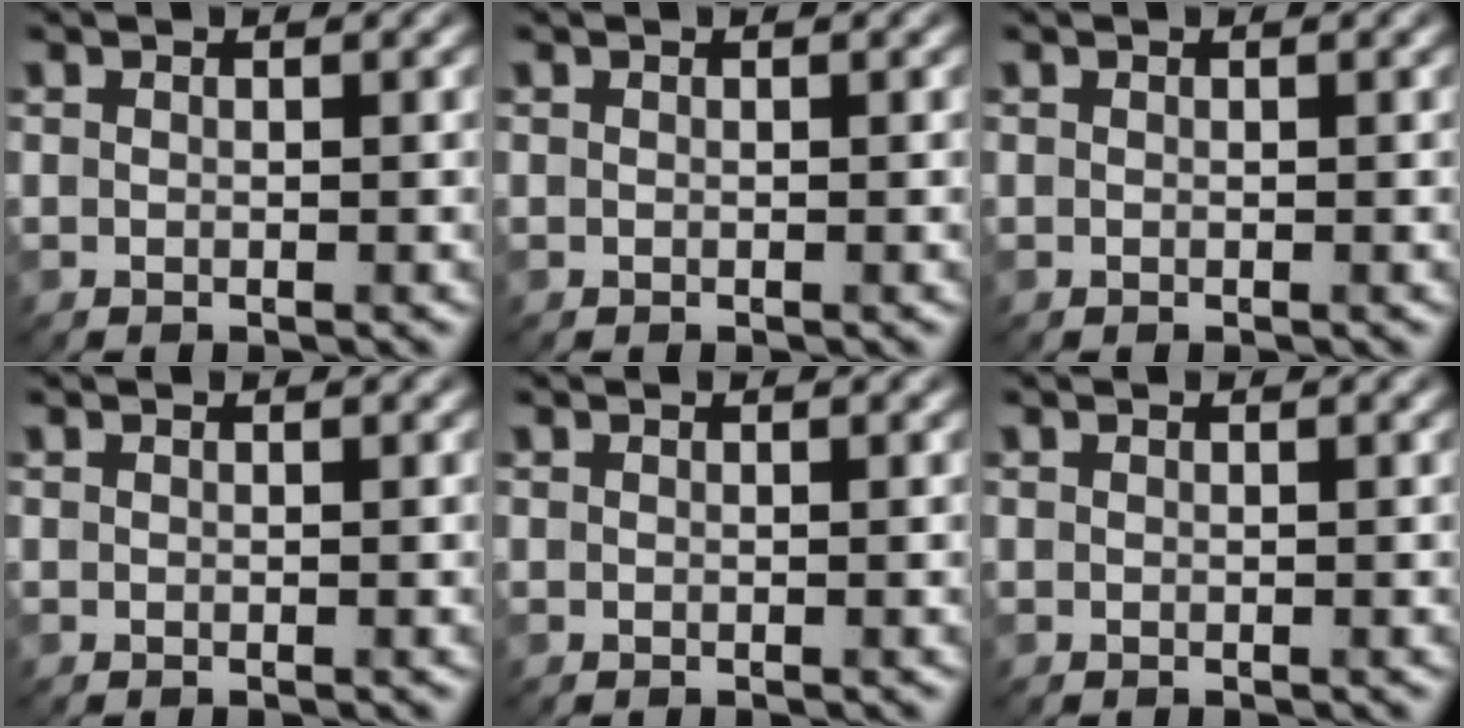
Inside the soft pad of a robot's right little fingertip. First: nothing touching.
{"total": 0.0}
{"total": 0.0}
{"total": 0.0}
{"total": 0.0}
{"total": 0.0}